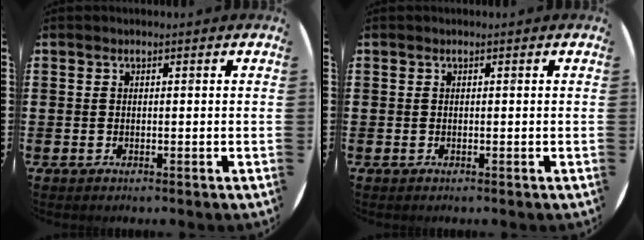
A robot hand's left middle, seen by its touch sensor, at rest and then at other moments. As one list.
[{"total": 0.0}]